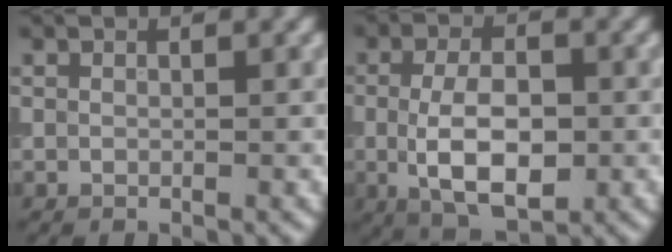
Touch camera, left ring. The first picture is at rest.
{"total": 6.5, "force": [-0.6, 3.2, 5.6], "torque": [-0.104, -0.005, -0.011]}